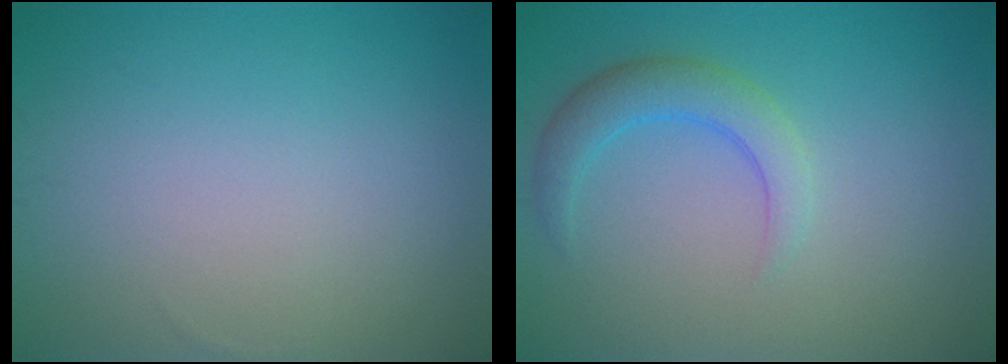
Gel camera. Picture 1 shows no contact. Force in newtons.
{"total": 3.0, "press": 3.0, "slide": 0.2}